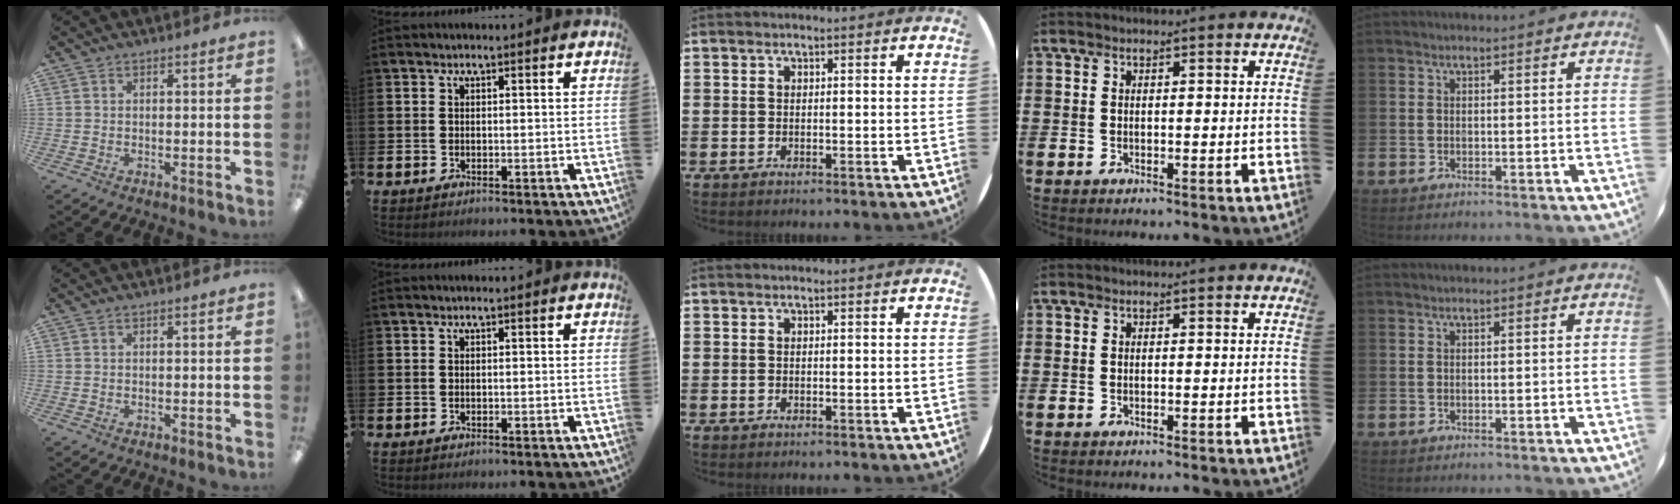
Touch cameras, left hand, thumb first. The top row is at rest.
{}